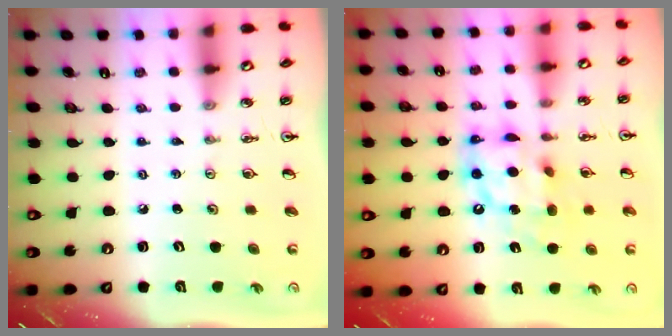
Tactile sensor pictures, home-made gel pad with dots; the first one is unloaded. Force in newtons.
{"total": 12.7, "press": 12.7, "slide": 1.2}